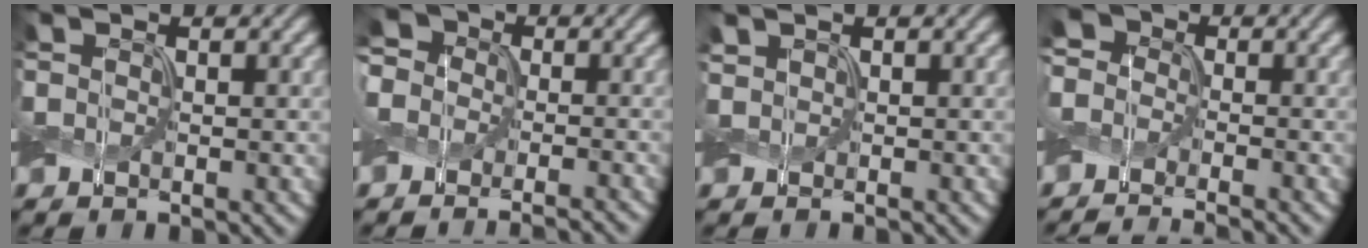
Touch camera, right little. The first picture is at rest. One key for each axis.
{"total": 6.9, "fx": -2.0, "fy": 5.9, "fz": 3.1, "tx": -0.039, "ty": 0.014, "tz": -0.074}
{"total": 0.5, "fx": 0.5, "fy": 0.1, "fz": -0.1, "tx": 0.000, "ty": 0.003, "tz": 0.009}
{"total": 6.3, "fx": -3.0, "fy": 4.4, "fz": 3.3, "tx": -0.052, "ty": 0.003, "tz": -0.071}